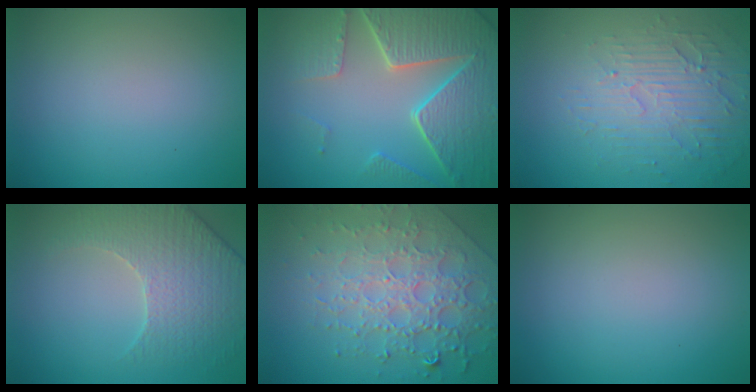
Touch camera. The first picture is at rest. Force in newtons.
{"total": 8.3, "press": 6.2, "slide": 5.6}
{"total": 4.1, "press": 3.3, "slide": 2.4}
{"total": 4.2, "press": 4.1, "slide": 1.0}
{"total": 7.9, "press": 5.6, "slide": 5.6}
{"total": 0.0}